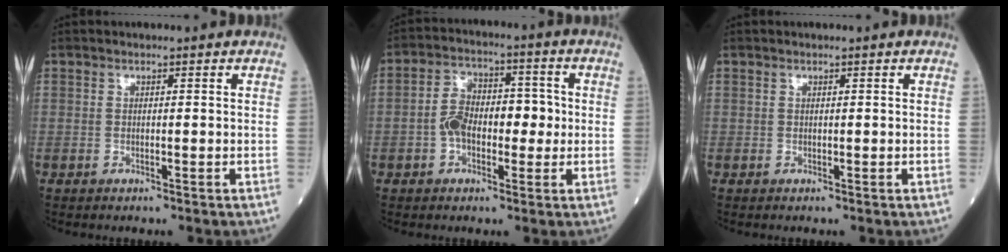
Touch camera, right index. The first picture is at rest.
{"total": 8.0, "force": [-0.9, 4.6, 6.5], "torque": [-0.122, 0.035, -0.016]}
{"total": 0.0}